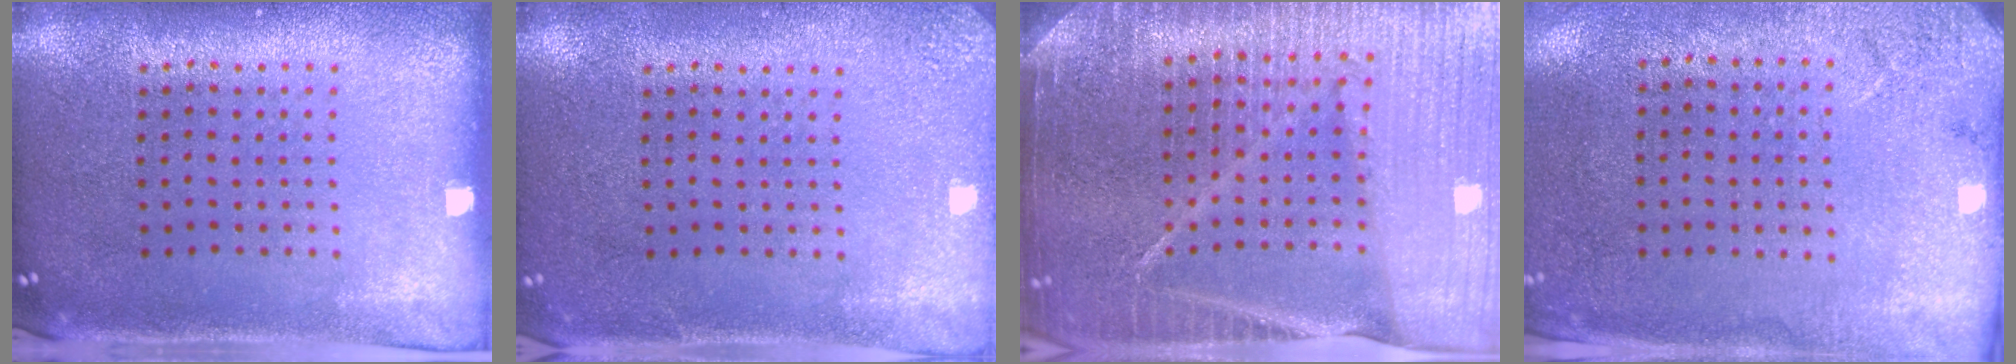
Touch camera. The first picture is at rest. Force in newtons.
{"total": 2.0, "press": 2.0, "slide": 0.3}
{"total": 5.9, "press": 5.1, "slide": 2.8}
{"total": 2.7, "press": 2.2, "slide": 1.6}